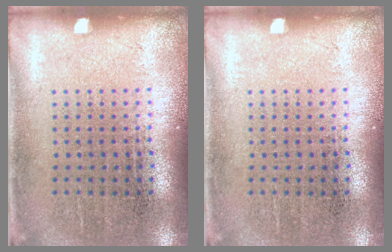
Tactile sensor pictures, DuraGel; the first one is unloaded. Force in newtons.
{"total": 0.0}